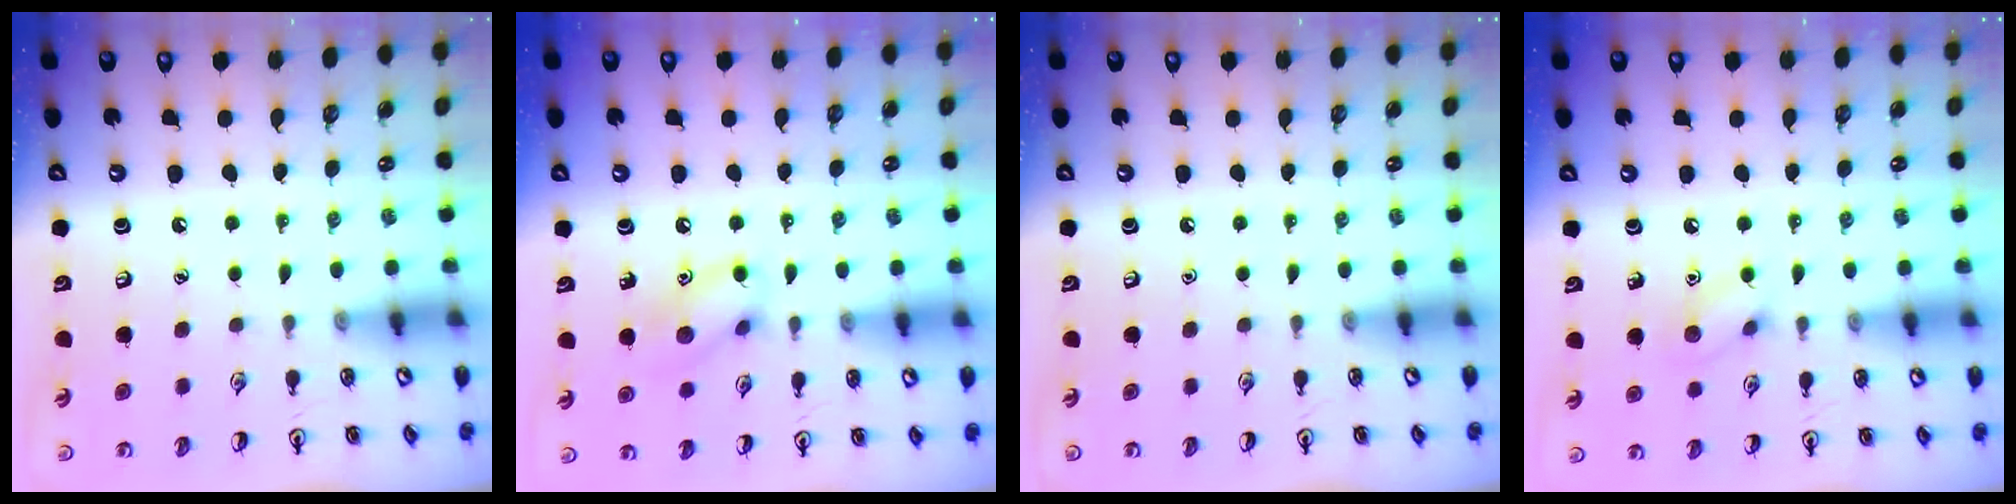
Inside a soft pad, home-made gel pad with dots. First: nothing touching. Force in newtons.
{"total": 9.5, "press": 9.5, "slide": 0.8}
{"total": 0.0}
{"total": 6.9, "press": 6.8, "slide": 1.3}